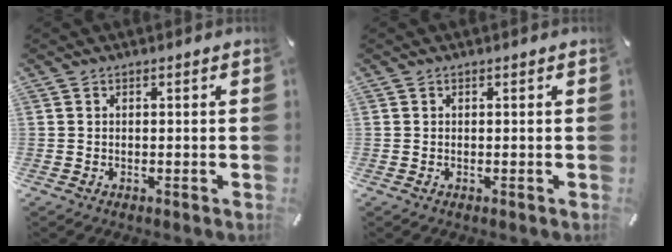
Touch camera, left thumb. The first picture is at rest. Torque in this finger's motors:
{"motor_torque": [-0.03, 0.14, 0.00, -0.06, 0.02]}